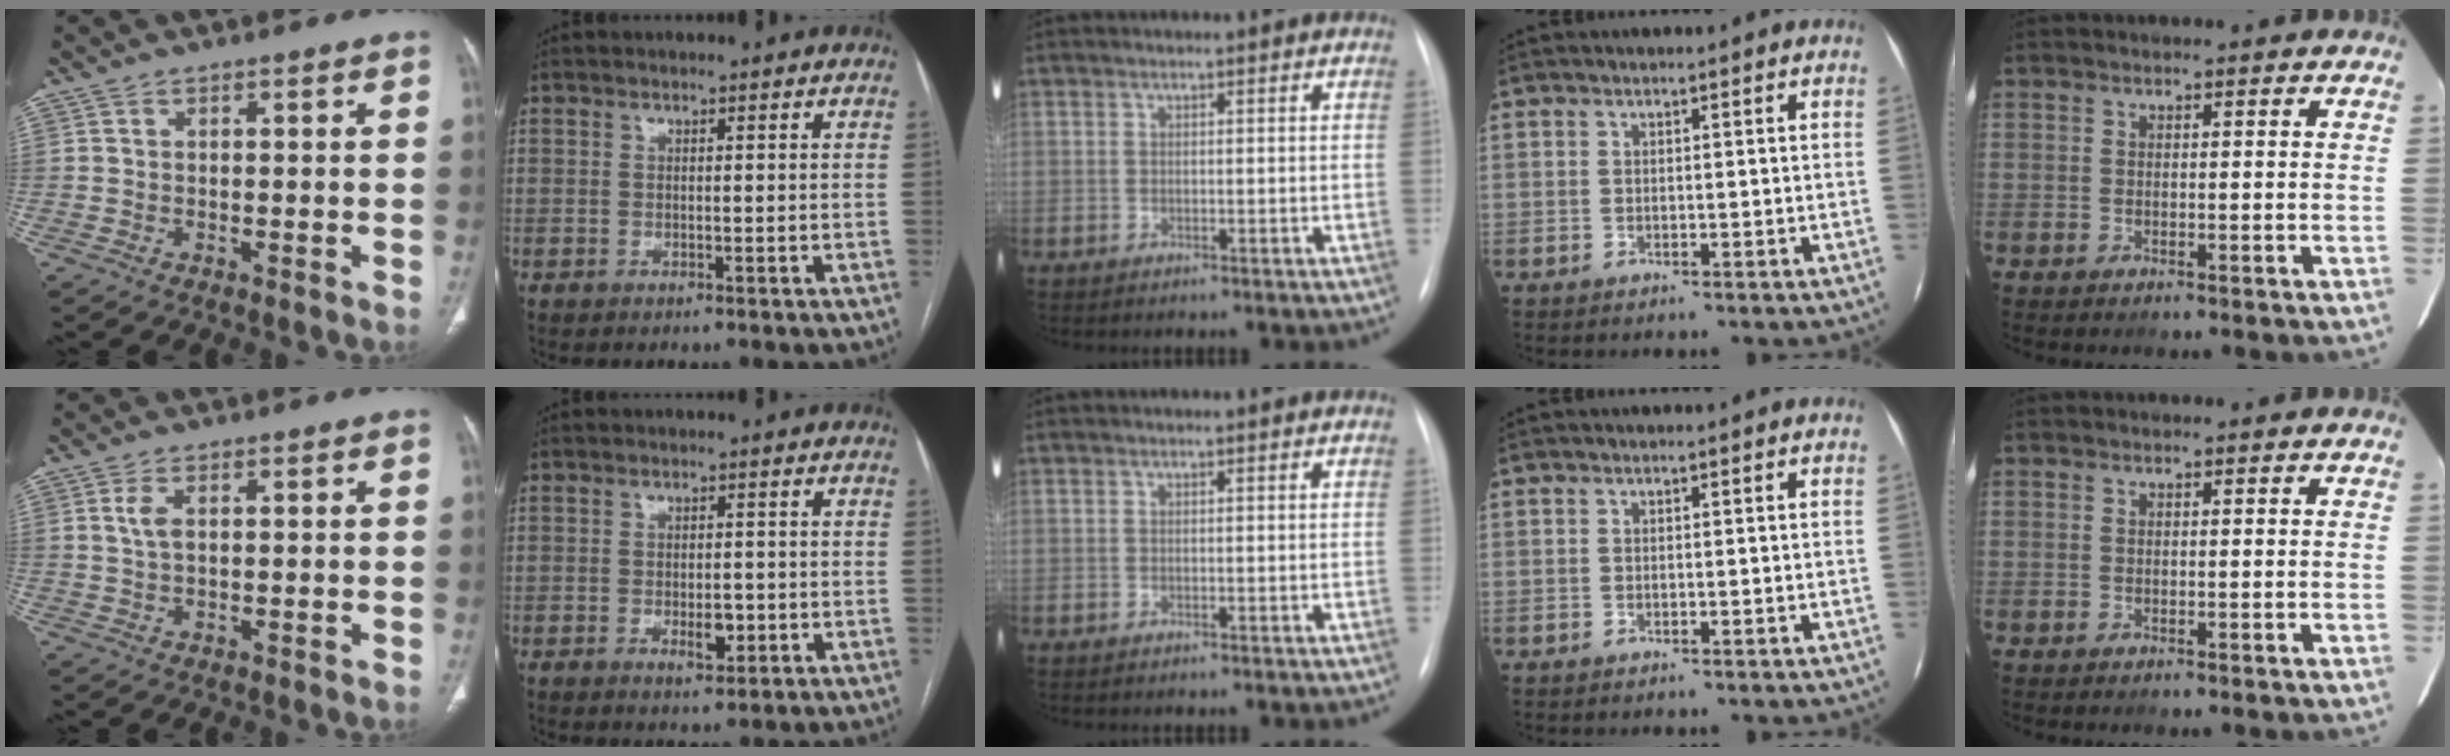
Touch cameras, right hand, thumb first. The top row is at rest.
{"thumb": {"total": 2.8, "force": [0.8, 1.4, 2.3], "torque": [-0.054, 0.003, 0.017]}, "index": {"total": 3.2, "force": [-0.9, 1.4, 2.7], "torque": [-0.043, -0.001, -0.009]}}